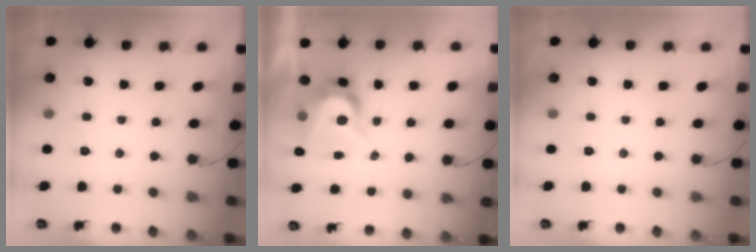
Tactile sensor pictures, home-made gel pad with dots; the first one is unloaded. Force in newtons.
{"total": 8.0, "press": 8.0, "slide": 0.6}
{"total": 0.0}